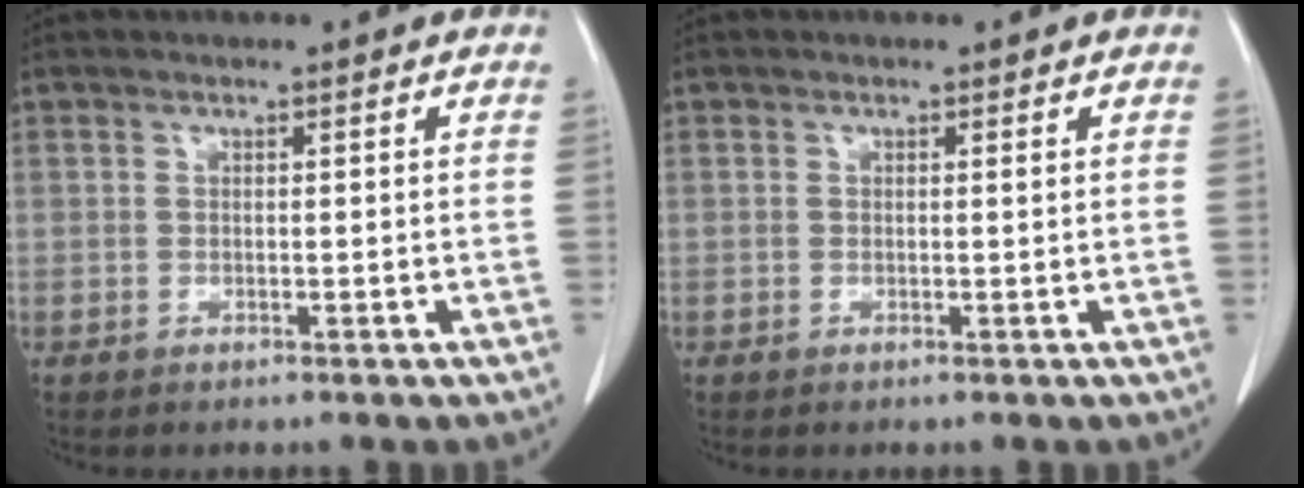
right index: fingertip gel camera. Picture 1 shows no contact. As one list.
[{"total": 0.0}]